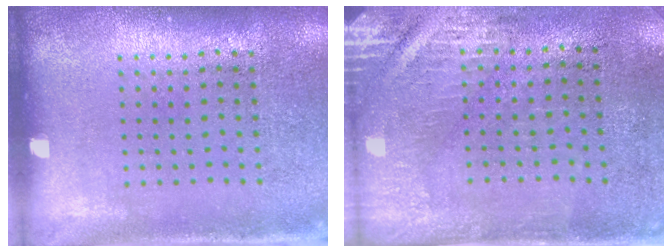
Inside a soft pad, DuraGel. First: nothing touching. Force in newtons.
{"total": 2.9, "press": 2.5, "slide": 1.5}